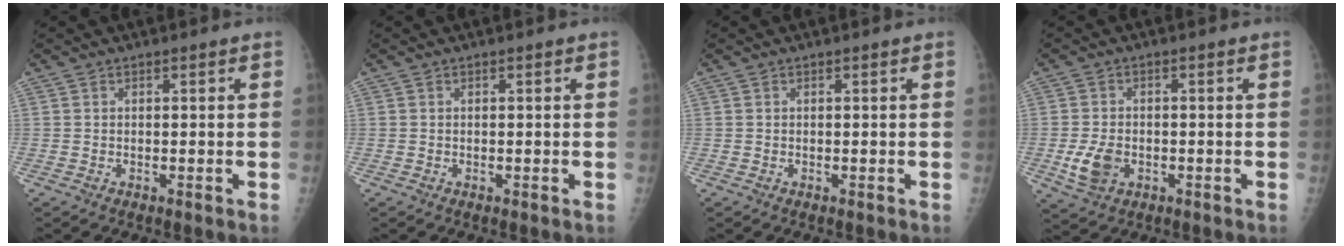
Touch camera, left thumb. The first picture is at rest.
{"total": 0.0}
{"total": 0.0}
{"total": 5.7, "force": [-1.5, 4.0, 3.8], "torque": [-0.070, -0.002, -0.024]}